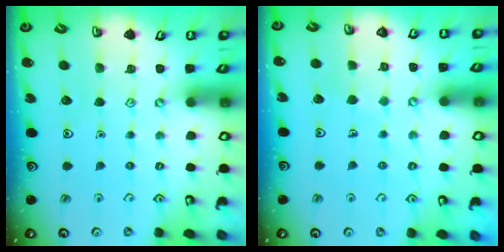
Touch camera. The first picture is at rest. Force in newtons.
{"total": 3.2, "press": 3.2, "slide": 0.2}